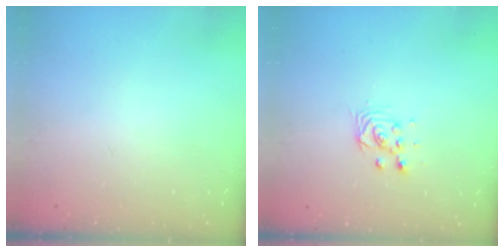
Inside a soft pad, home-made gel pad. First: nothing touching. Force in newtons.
{"total": 3.6, "press": 3.6, "slide": 0.1}